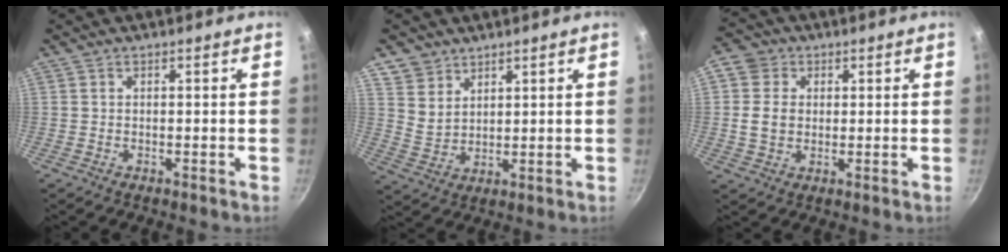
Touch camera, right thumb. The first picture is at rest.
{"total": 6.1, "force": [4.3, 4.2, 1.1], "torque": [0.001, -0.011, 0.089]}
{"total": 6.9, "force": [0.9, 5.9, 3.4], "torque": [-0.032, 0.001, 0.008]}